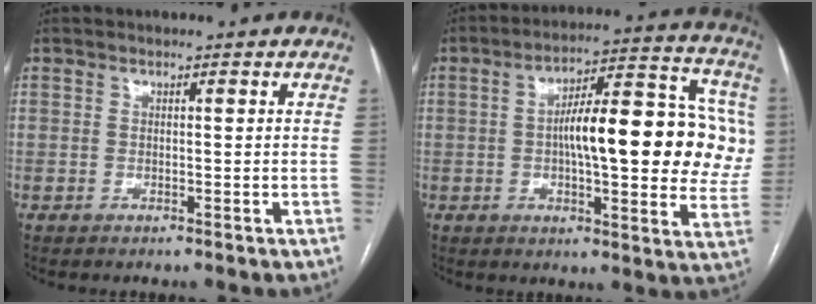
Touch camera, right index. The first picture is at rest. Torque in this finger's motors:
{"motor_torque": [1.97, 0.17, 0.84, 0.12]}